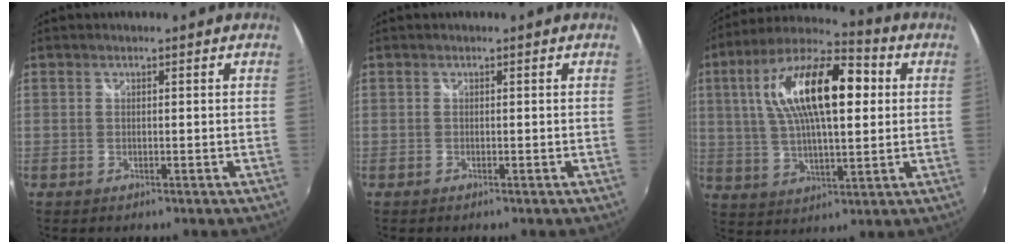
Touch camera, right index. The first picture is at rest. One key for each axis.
{"total": 0.0}
{"total": 20.0, "fx": 4.6, "fy": 7.6, "fz": 17.9, "tx": -0.327, "ty": 0.031, "tz": 0.074}